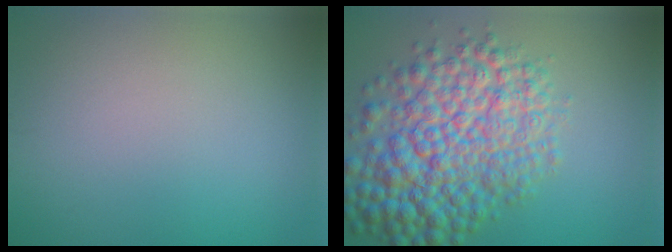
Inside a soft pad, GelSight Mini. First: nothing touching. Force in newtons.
{"total": 10.3, "press": 10.3, "slide": 0.2}